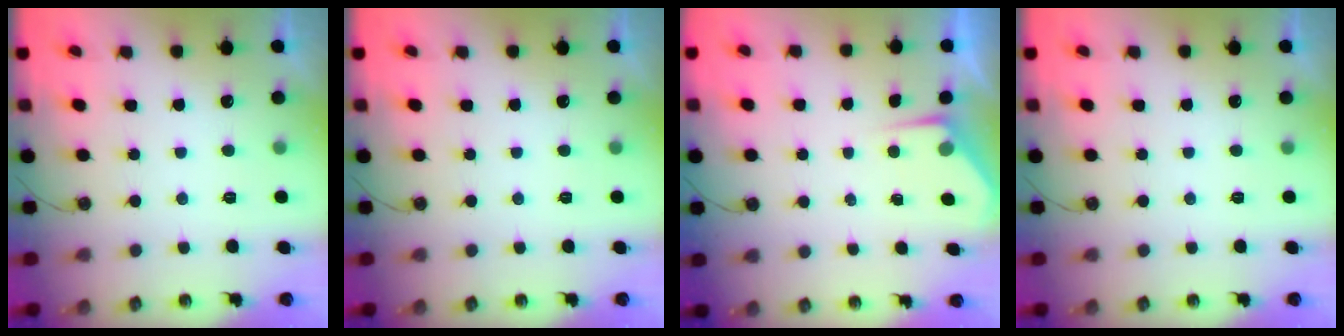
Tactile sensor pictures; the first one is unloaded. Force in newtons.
{"total": 0.0}
{"total": 2.9, "press": 2.9, "slide": 0.5}
{"total": 0.0}